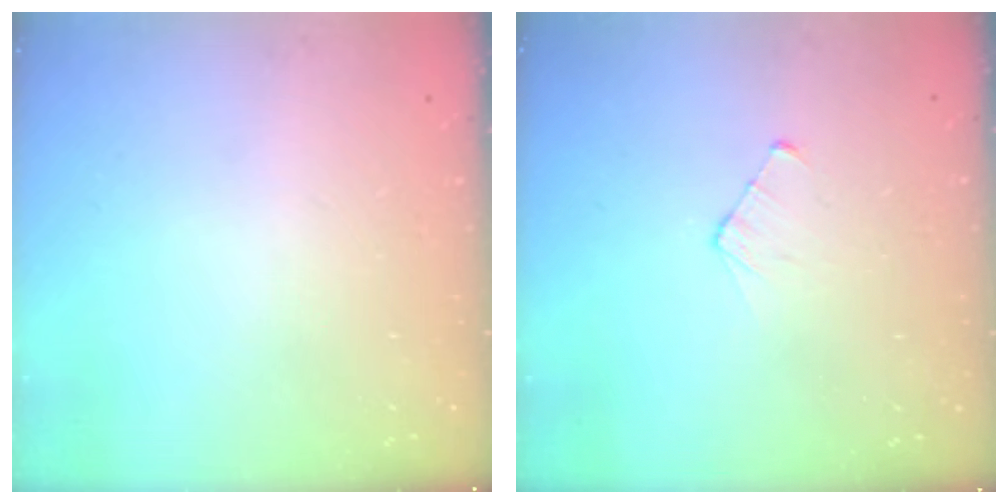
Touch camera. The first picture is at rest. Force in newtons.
{"total": 4.0, "press": 4.0, "slide": 0.4}